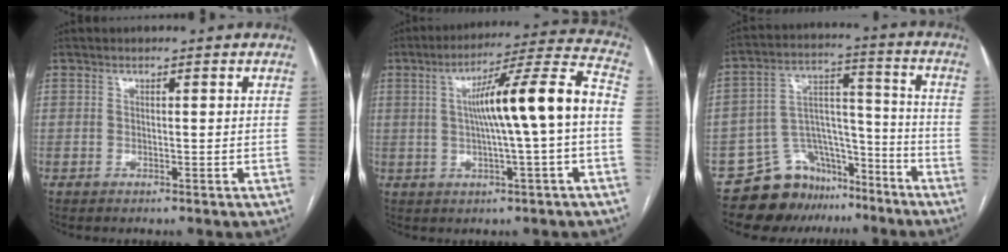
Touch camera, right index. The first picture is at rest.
{"total": 13.9, "force": [0.0, -0.2, 13.9], "torque": [-0.215, 0.025, -0.003]}
{"total": 11.6, "force": [-9.4, 6.5, 1.8], "torque": [-0.022, 0.074, -0.155]}